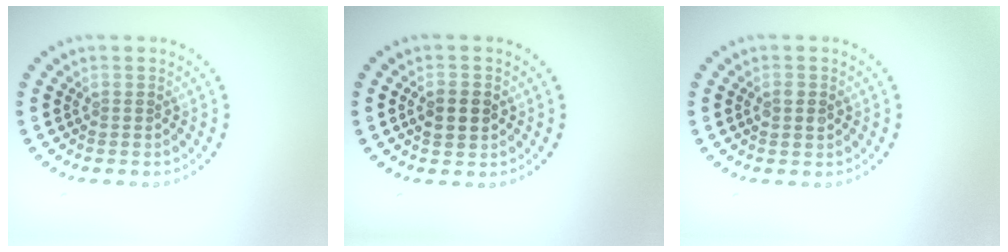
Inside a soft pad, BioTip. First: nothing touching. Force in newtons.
{"total": 2.6, "press": 2.6, "slide": 0.1}
{"total": 1.0, "press": 1.0, "slide": 0.1}